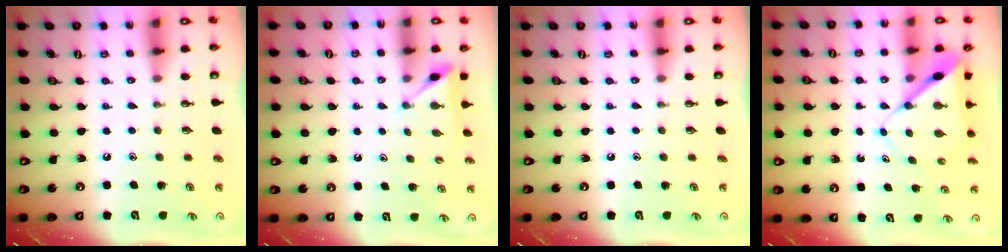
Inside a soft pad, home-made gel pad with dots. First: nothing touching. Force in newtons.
{"total": 4.1, "press": 4.0, "slide": 0.5}
{"total": 0.0}
{"total": 7.8, "press": 7.8, "slide": 0.7}